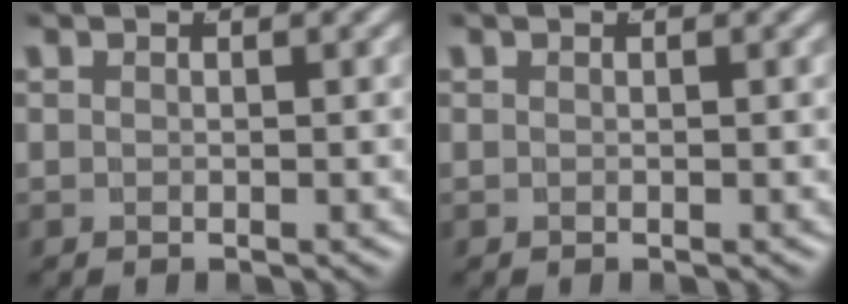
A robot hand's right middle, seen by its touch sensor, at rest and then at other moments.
{"total": 0.0}